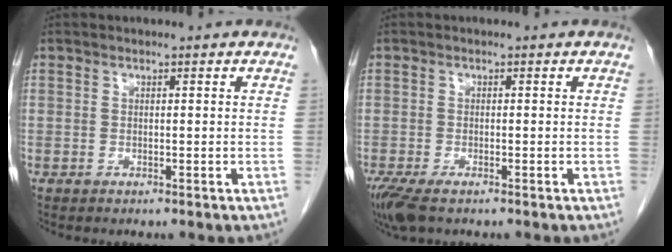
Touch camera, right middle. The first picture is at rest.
{"total": 5.3, "force": [-3.6, 1.6, 3.5], "torque": [-0.069, -0.014, -0.063]}